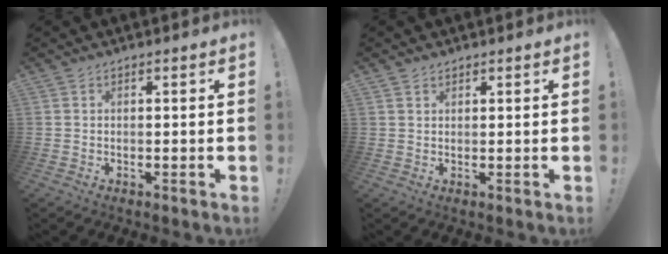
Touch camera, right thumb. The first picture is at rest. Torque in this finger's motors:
{"motor_torque": [0.11, -0.22, -0.11, -0.14, 0.08]}